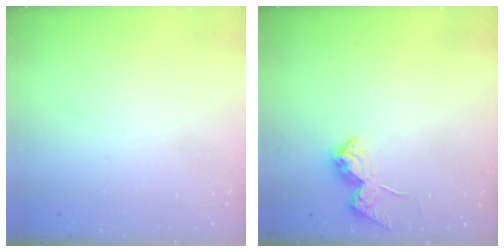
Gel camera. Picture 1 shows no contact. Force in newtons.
{"total": 12.1, "press": 12.1, "slide": 0.5}